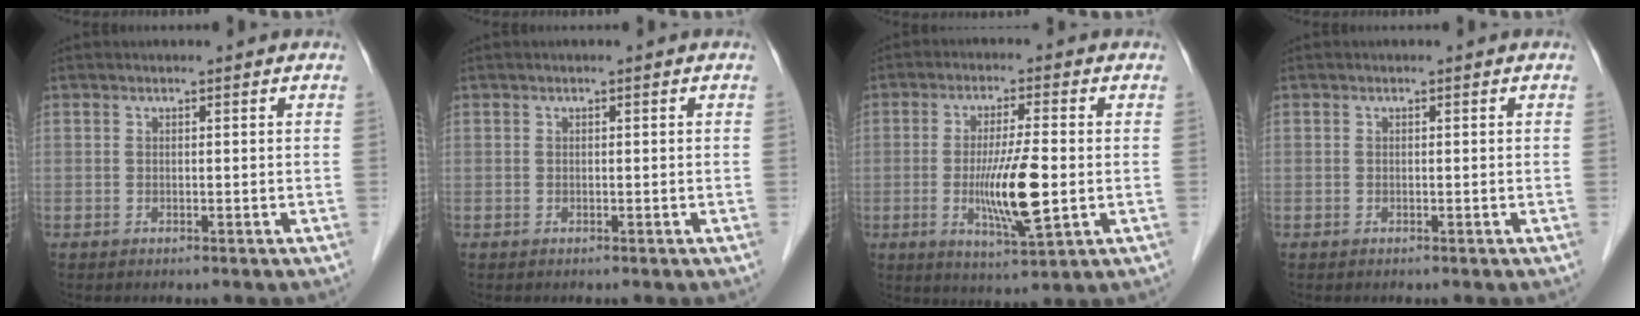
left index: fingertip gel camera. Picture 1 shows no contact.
{"total": 0.0}
{"total": 9.3, "force": [-1.3, 0.7, 9.2], "torque": [-0.172, -0.021, -0.025]}
{"total": 0.0}